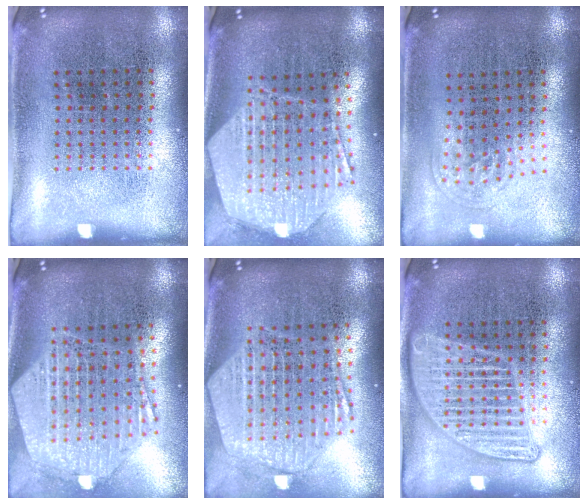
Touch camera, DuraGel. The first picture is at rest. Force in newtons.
{"total": 2.9, "press": 2.3, "slide": 1.8}
{"total": 1.0, "press": 0.7, "slide": 0.8}
{"total": 2.7, "press": 2.2, "slide": 1.6}
{"total": 2.8, "press": 2.3, "slide": 1.6}
{"total": 2.8, "press": 2.8, "slide": 0.3}